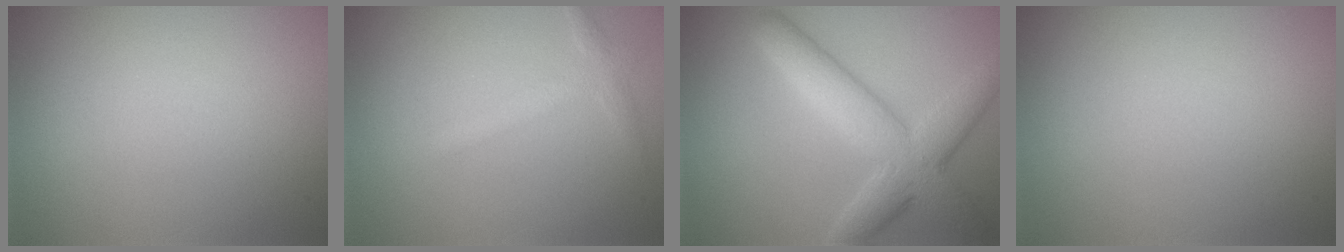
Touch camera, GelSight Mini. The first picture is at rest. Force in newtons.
{"total": 1.7, "press": 1.7, "slide": 0.1}
{"total": 6.0, "press": 6.0, "slide": 0.2}
{"total": 0.0}